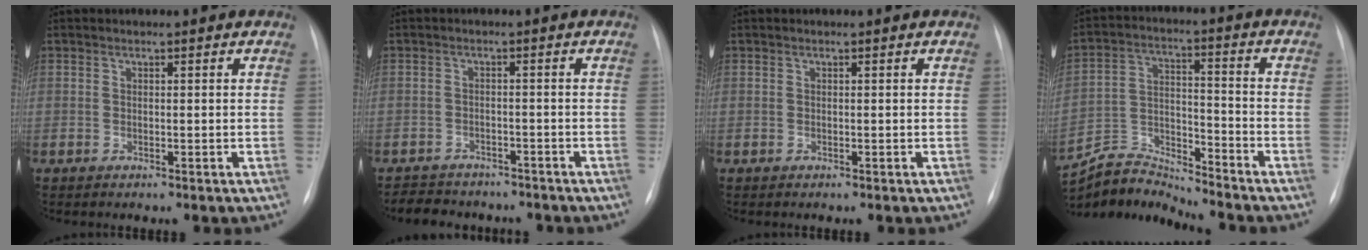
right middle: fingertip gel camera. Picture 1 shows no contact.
{"total": 8.4, "force": [-7.3, 3.5, 2.0], "torque": [-0.035, 0.003, -0.096]}
{"total": 0.0}
{"total": 9.7, "force": [-9.6, -0.4, -0.9], "torque": [0.011, 0.035, -0.184]}